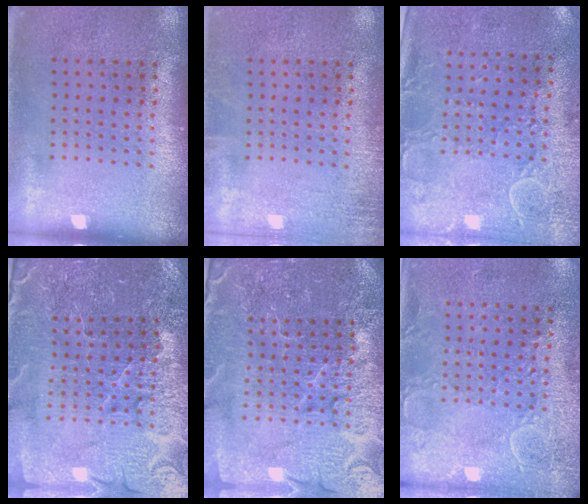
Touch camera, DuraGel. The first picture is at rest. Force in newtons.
{"total": 1.5, "press": 1.5, "slide": 0.2}
{"total": 3.0, "press": 2.4, "slide": 1.7}
{"total": 3.9, "press": 3.8, "slide": 0.6}
{"total": 5.4, "press": 5.0, "slide": 2.2}
{"total": 2.7, "press": 2.4, "slide": 1.2}